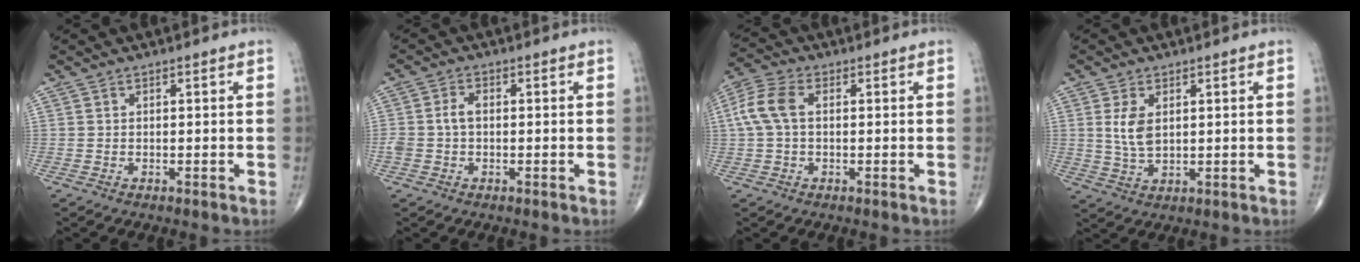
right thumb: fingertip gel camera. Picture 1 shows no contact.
{"total": 3.4, "force": [-0.1, 2.2, 2.6], "torque": [-0.061, 0.012, -0.005]}
{"total": 7.1, "force": [0.8, 4.3, 5.6], "torque": [-0.139, 0.023, 0.013]}
{"total": 5.3, "force": [1.3, 3.0, 4.3], "torque": [-0.081, -0.008, 0.030]}